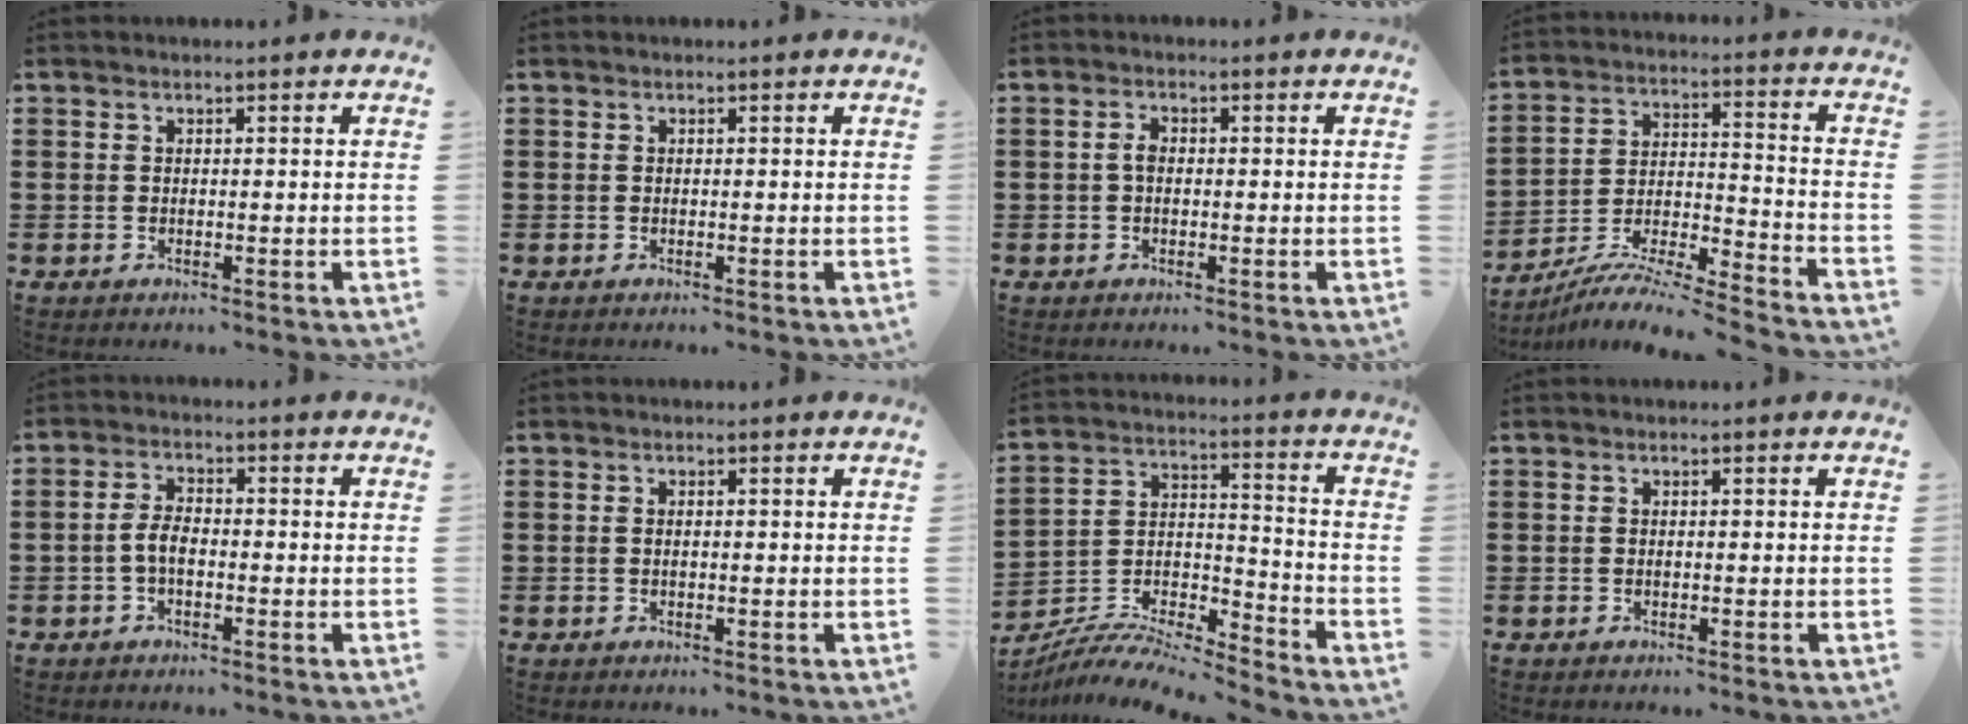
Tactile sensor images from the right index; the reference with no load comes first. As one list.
[{"total": 0.0}, {"total": 2.0, "force": [-0.1, 1.0, 1.7], "torque": [-0.032, 0.003, -0.002]}, {"total": 7.8, "force": [-7.4, -0.5, 2.5], "torque": [-0.047, -0.008, -0.152]}, {"total": 3.6, "force": [-0.9, 1.6, 3.0], "torque": [-0.078, -0.002, -0.024]}, {"total": 0.5, "force": [0.0, 0.2, 0.5], "torque": [-0.011, -0.001, 0.000]}, {"total": 7.6, "force": [-7.4, 0.3, 1.7], "torque": [-0.034, 0.000, -0.151]}, {"total": 0.0}]